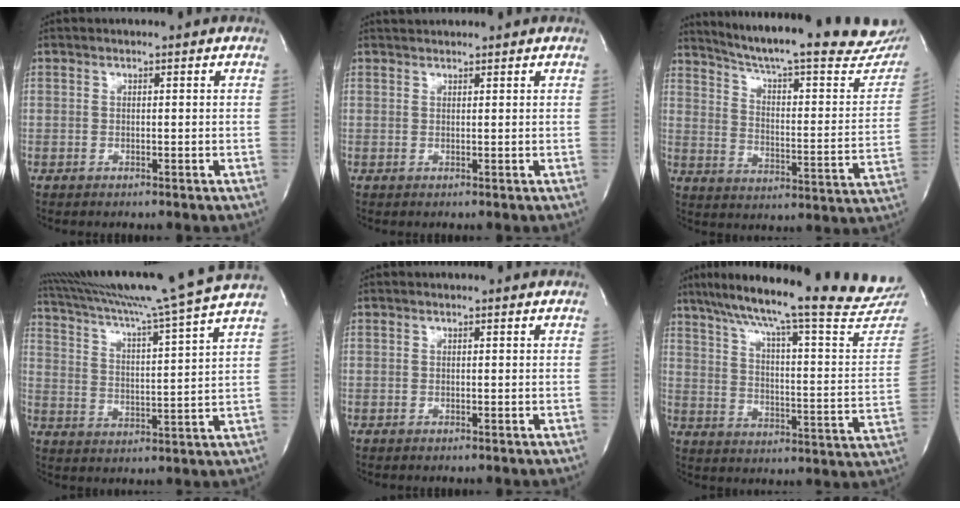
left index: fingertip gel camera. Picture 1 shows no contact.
{"total": 2.2, "force": [2.1, 0.3, 0.3], "torque": [-0.008, 0.025, 0.039]}
{"total": 29.0, "force": [25.4, 3.4, 13.7], "torque": [-0.209, -0.075, 0.323]}
{"total": 21.4, "force": [18.7, -3.4, 9.9], "torque": [-0.178, -0.041, 0.271]}
{"total": 0.0}
{"total": 28.6, "force": [25.5, 1.3, 12.8], "torque": [-0.205, -0.070, 0.327]}